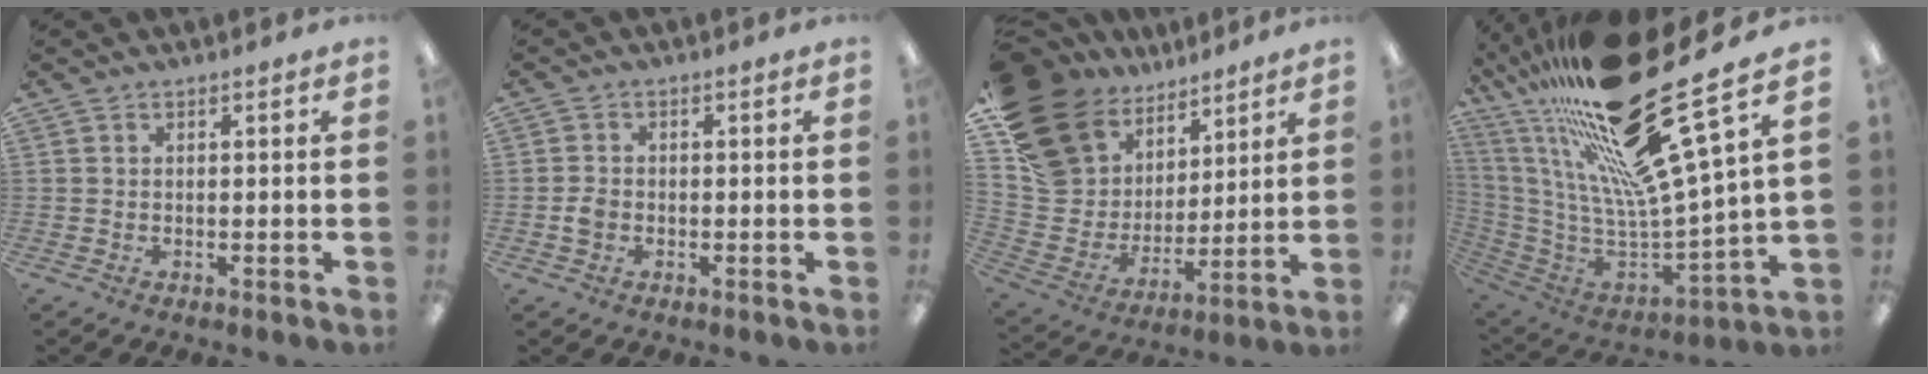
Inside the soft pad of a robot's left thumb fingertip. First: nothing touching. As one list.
[{"total": 2.4, "force": [-0.6, 2.0, 1.3], "torque": [-0.023, 0.003, -0.011]}, {"total": 20.9, "force": [12.7, 14.0, 8.9], "torque": [-0.184, -0.066, 0.256]}, {"total": 32.3, "force": [21.0, 7.8, 23.2], "torque": [-0.364, -0.166, 0.363]}]